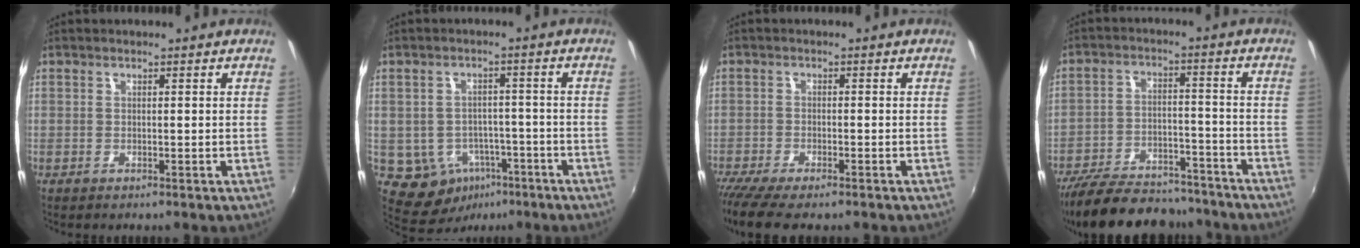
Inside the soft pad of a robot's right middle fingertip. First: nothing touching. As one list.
[{"total": 8.5, "force": [-3.9, 6.9, 3.2], "torque": [-0.072, 0.013, -0.033]}, {"total": 7.5, "force": [-6.1, 1.2, 4.2], "torque": [-0.103, -0.038, -0.109]}, {"total": 22.0, "force": [-18.5, 7.5, 9.3], "torque": [-0.195, -0.003, -0.264]}]